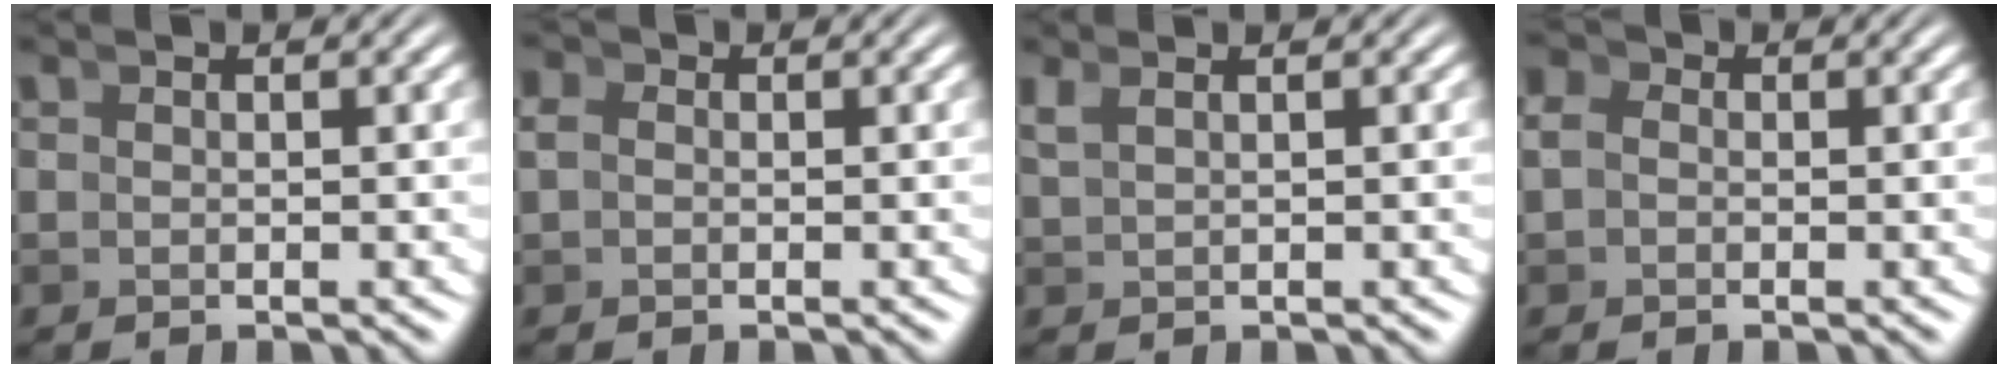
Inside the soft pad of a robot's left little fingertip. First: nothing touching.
{"total": 1.1, "force": [0.2, 0.9, 0.6], "torque": [-0.018, -0.005, 0.007]}
{"total": 1.1, "force": [0.8, -0.4, 0.6], "torque": [-0.006, 0.006, 0.023]}
{"total": 2.1, "force": [0.3, 1.8, 0.9], "torque": [-0.023, -0.001, 0.002]}